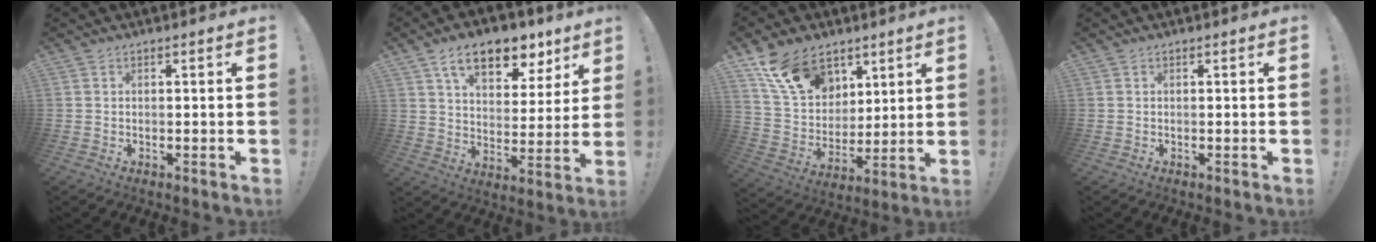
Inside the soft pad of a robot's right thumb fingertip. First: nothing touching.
{"total": 15.1, "force": [9.3, 8.0, 8.9], "torque": [-0.137, -0.050, 0.163]}
{"total": 16.8, "force": [10.2, 11.1, 7.4], "torque": [-0.142, -0.049, 0.199]}
{"total": 0.0}